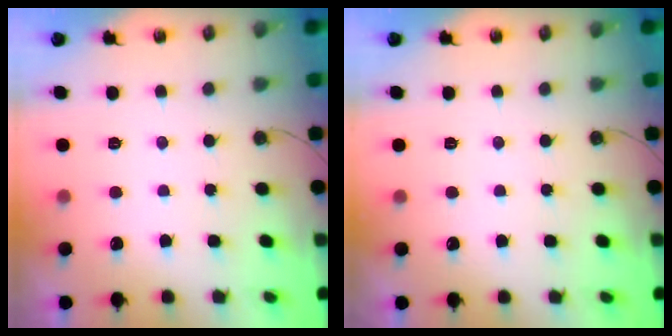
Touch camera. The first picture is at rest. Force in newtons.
{"total": 0.0}